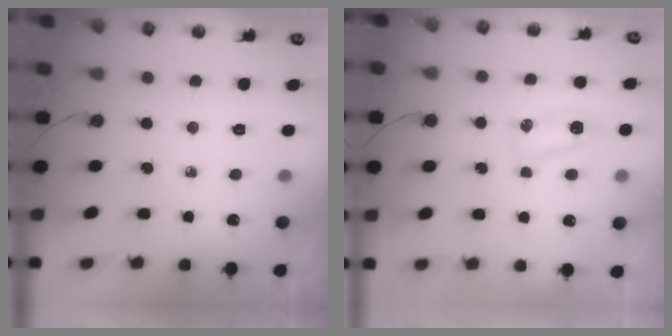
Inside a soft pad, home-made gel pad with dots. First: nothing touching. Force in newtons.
{"total": 7.9, "press": 5.6, "slide": 5.6}